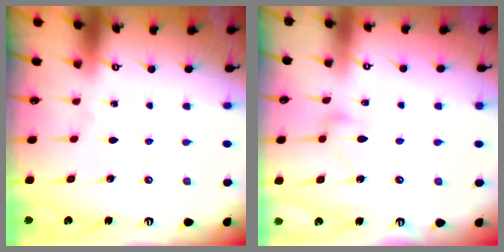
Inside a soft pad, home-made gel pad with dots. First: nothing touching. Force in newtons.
{"total": 9.0, "press": 9.0, "slide": 0.4}